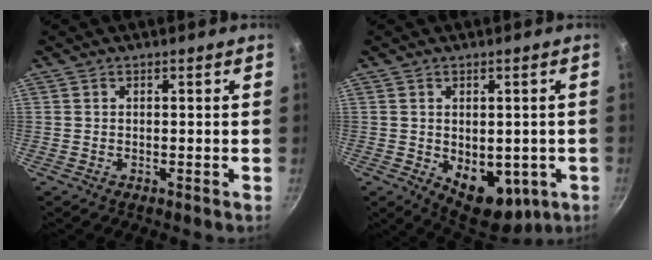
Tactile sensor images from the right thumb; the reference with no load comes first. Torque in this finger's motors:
{"motor_torque": [-0.55, 0.93, 0.76, 0.18, 0.05]}